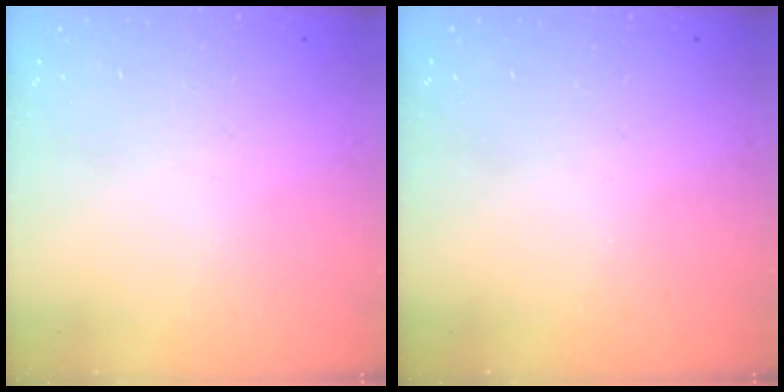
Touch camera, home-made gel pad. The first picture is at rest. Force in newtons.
{"total": 0.0}